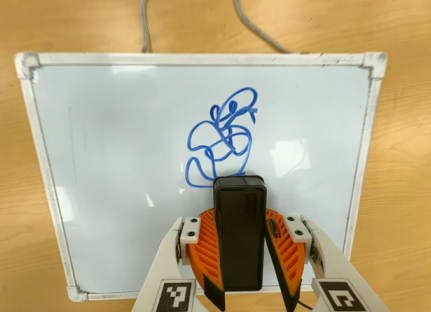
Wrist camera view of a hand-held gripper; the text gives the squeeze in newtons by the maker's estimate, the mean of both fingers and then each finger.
{"total": 8.1, "left": 8.1, "right": 8.0}